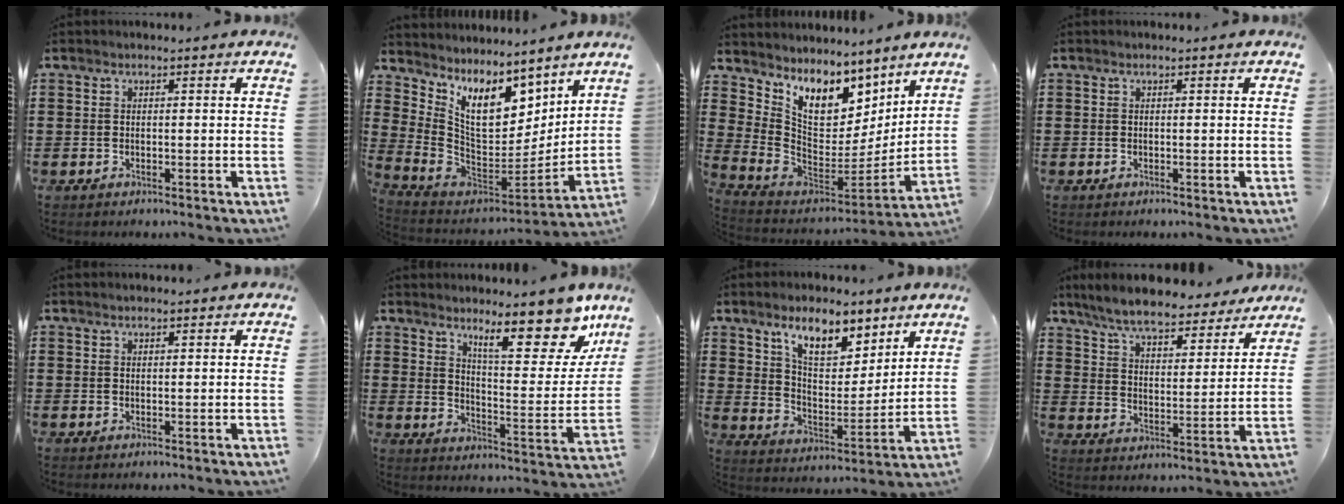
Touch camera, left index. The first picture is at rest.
{"total": 11.0, "force": [6.8, 5.3, 6.8], "torque": [-0.162, -0.050, 0.129]}
{"total": 9.4, "force": [6.4, 5.4, 4.3], "torque": [-0.113, -0.046, 0.123]}
{"total": 0.0}
{"total": 1.0, "force": [0.9, 0.1, 0.4], "torque": [-0.009, 0.002, 0.016]}
{"total": 14.1, "force": [9.9, 3.8, 9.2], "torque": [-0.138, -0.059, 0.161]}
{"total": 9.5, "force": [7.2, 3.8, 4.9], "torque": [-0.092, -0.026, 0.127]}
{"total": 8.0, "force": [7.3, 0.8, 3.0], "torque": [-0.090, -0.039, 0.129]}